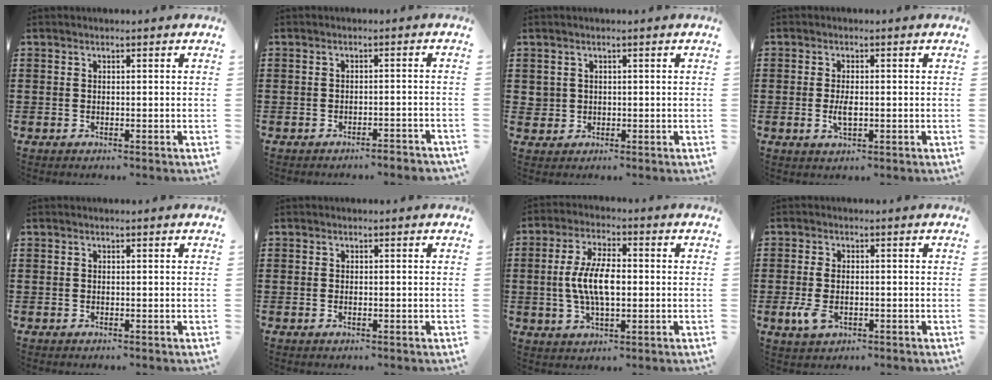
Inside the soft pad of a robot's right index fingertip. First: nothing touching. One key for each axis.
{"total": 1.8, "fx": -1.7, "fy": -0.2, "fz": 0.6, "tx": -0.013, "ty": -0.002, "tz": -0.034}
{"total": 1.5, "fx": 0.4, "fy": 1.4, "fz": 0.1, "tx": -0.008, "ty": 0.008, "tz": 0.006}
{"total": 2.8, "fx": -0.3, "fy": 1.1, "fz": 2.6, "tx": -0.054, "ty": -0.003, "tz": -0.007}
{"total": 0.0}
{"total": 0.6, "fx": -0.1, "fy": 0.3, "fz": 0.5, "tx": -0.011, "ty": -0.002, "tz": -0.001}
{"total": 8.1, "fx": -0.3, "fy": 3.3, "fz": 7.4, "tx": -0.162, "ty": -0.002, "tz": -0.011}
{"total": 4.0, "fx": -1.0, "fy": 2.3, "fz": 3.2, "tx": -0.087, "ty": -0.008, "tz": -0.025}